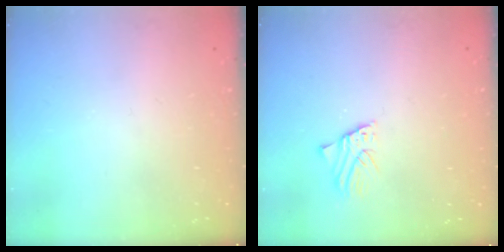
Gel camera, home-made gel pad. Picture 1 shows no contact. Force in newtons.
{"total": 1.8, "press": 1.8, "slide": 0.1}